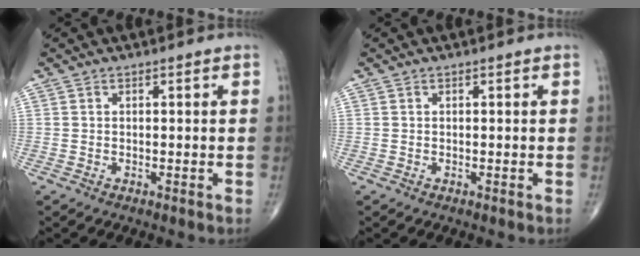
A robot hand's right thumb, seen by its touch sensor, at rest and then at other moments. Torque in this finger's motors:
{"motor_torque": [0.00, 0.00, -0.09, -0.04, 0.00]}